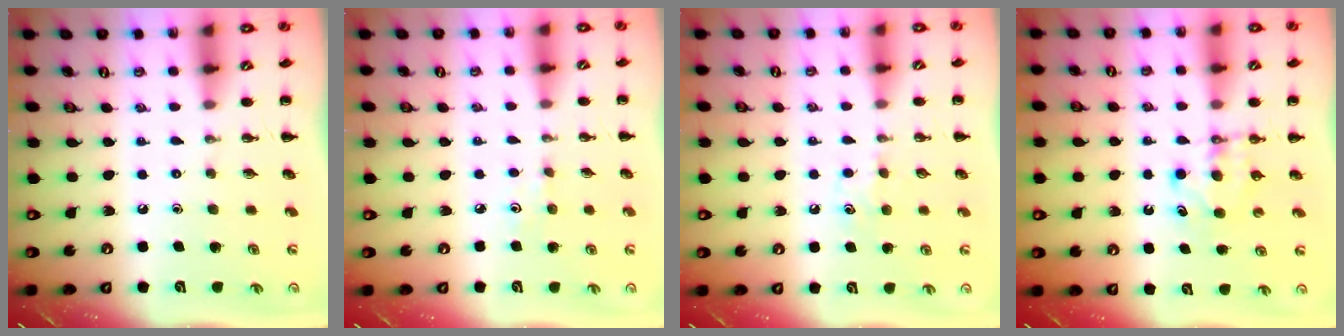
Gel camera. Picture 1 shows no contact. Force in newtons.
{"total": 3.2, "press": 3.0, "slide": 1.2}
{"total": 5.0, "press": 4.7, "slide": 1.7}
{"total": 5.2, "press": 5.1, "slide": 1.0}